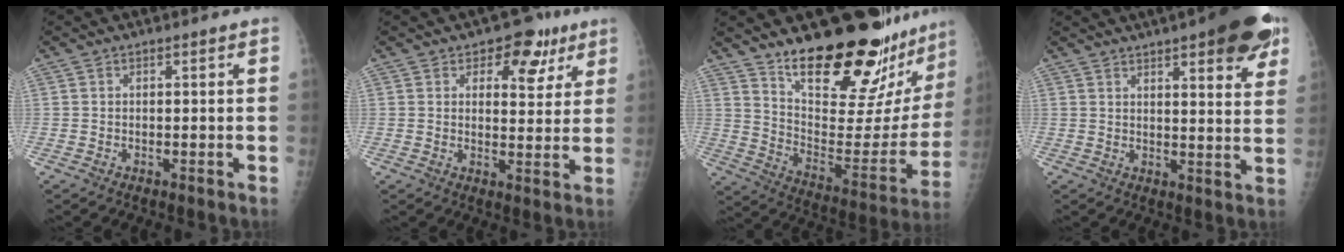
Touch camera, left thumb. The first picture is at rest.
{"total": 8.0, "force": [4.5, 4.9, 4.5], "torque": [-0.018, -0.016, 0.057]}
{"total": 28.5, "force": [22.4, 8.6, 15.5], "torque": [-0.195, -0.139, 0.326]}
{"total": 17.0, "force": [9.9, 4.8, 12.9], "torque": [-0.147, -0.028, 0.124]}